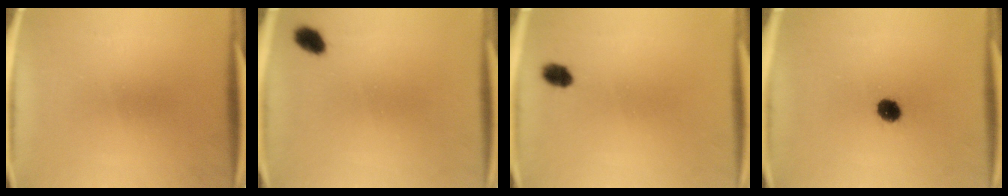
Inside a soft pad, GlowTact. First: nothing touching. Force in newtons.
{"total": 3.0}
{"total": 2.9}
{"total": 4.7}